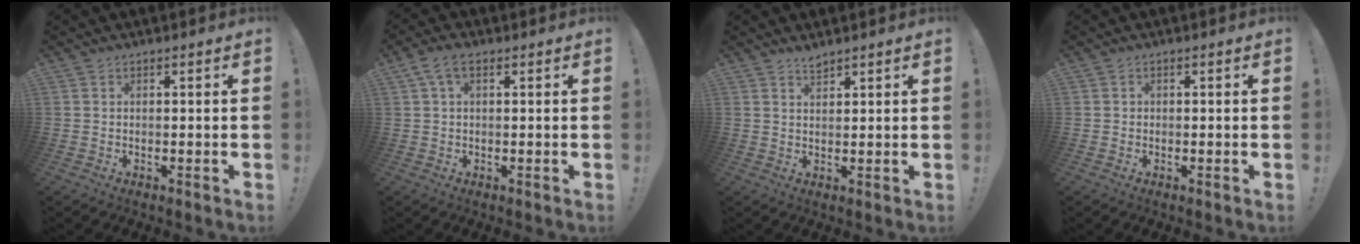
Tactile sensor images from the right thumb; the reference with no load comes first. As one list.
[{"total": 4.6, "force": [1.7, 2.3, 3.6], "torque": [-0.068, 0.006, 0.033]}, {"total": 2.5, "force": [2.3, 0.4, 0.8], "torque": [-0.007, -0.017, 0.040]}, {"total": 0.9, "force": [0.0, 0.9, 0.2], "torque": [-0.009, 0.006, 0.001]}]